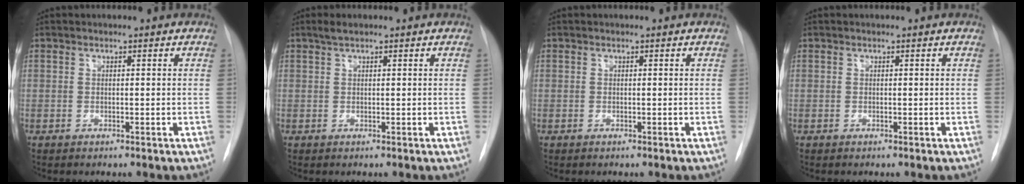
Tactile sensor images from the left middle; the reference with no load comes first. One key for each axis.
{"total": 1.4, "fx": 1.0, "fy": 0.2, "fz": 0.9, "tx": -0.024, "ty": 0.008, "tz": 0.022}
{"total": 0.0}
{"total": 0.0}